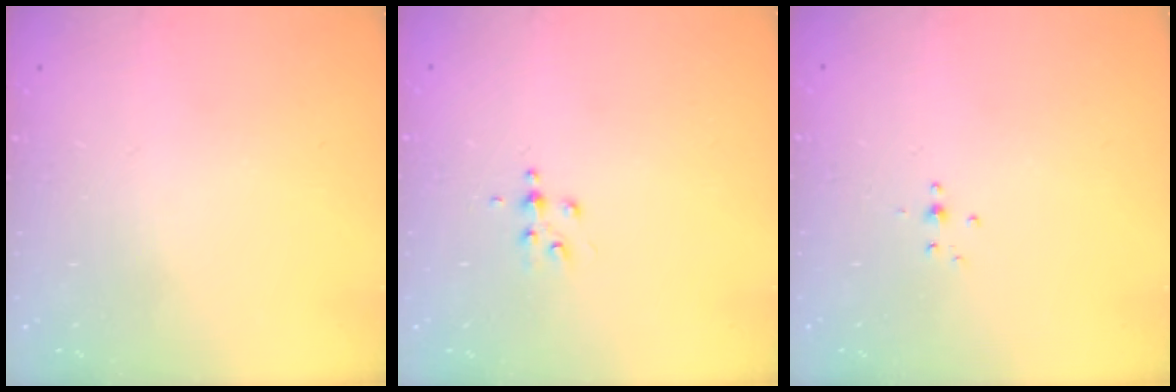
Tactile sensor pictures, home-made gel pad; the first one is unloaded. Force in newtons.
{"total": 4.4, "press": 3.9, "slide": 2.0}
{"total": 2.7, "press": 2.6, "slide": 0.9}